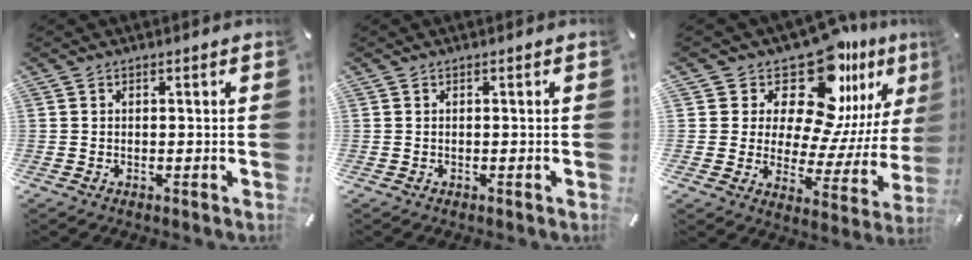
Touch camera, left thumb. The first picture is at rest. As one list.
[{"total": 0.0}, {"total": 19.6, "force": [15.2, 8.0, 9.4], "torque": [-0.153, -0.133, 0.256]}]